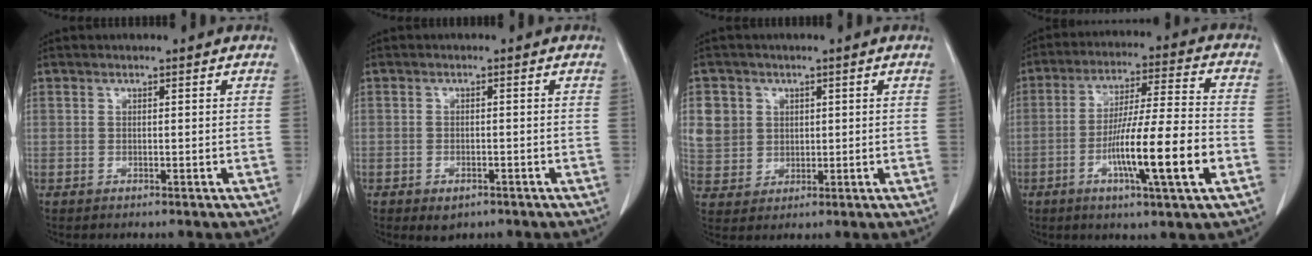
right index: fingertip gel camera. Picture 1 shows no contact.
{"total": 2.6, "force": [-1.6, 1.5, 1.4], "torque": [-0.018, -0.001, -0.013]}
{"total": 7.8, "force": [2.5, 7.2, 1.6], "torque": [-0.042, 0.020, 0.062]}
{"total": 14.5, "force": [-4.8, 0.3, 13.7], "torque": [-0.238, -0.005, -0.080]}